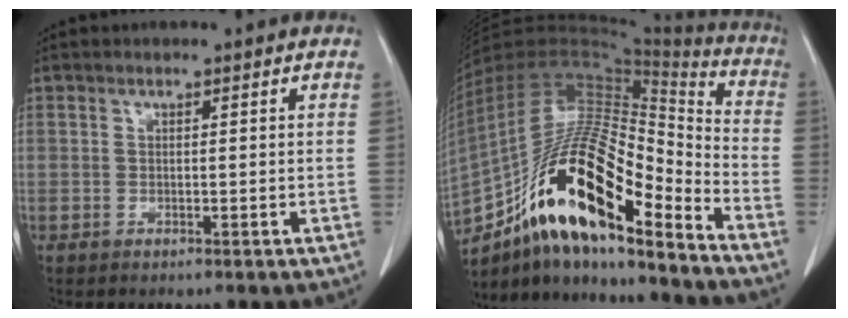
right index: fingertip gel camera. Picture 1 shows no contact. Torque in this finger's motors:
{"motor_torque": [1.06, -0.71, 1.05, 0.21]}